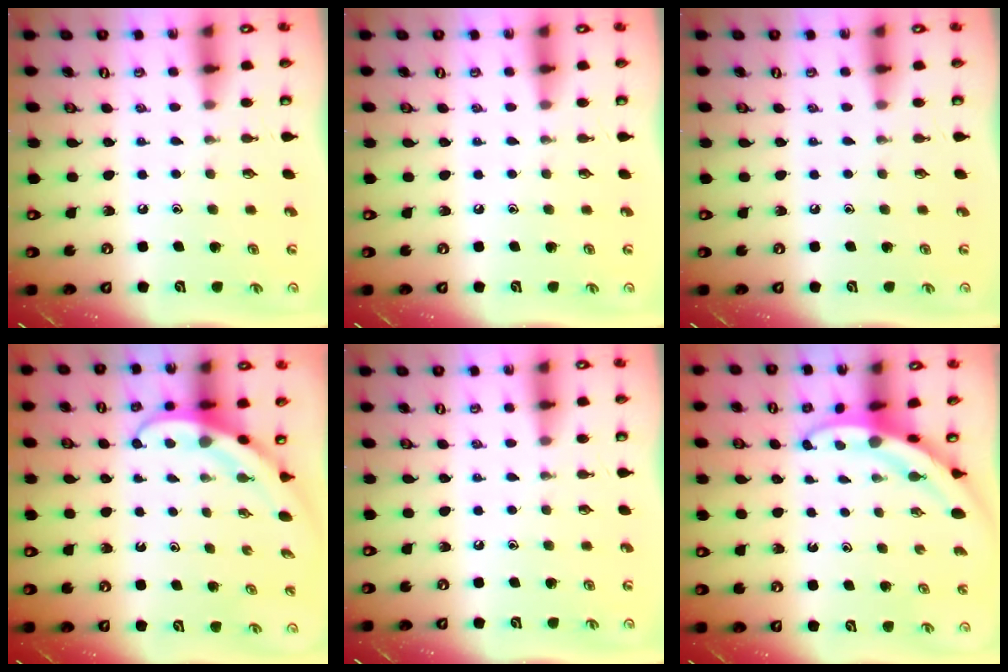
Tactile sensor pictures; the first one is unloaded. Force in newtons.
{"total": 0.0}
{"total": 0.0}
{"total": 3.9, "press": 3.9, "slide": 0.2}
{"total": 0.0}
{"total": 3.3, "press": 3.3, "slide": 0.2}